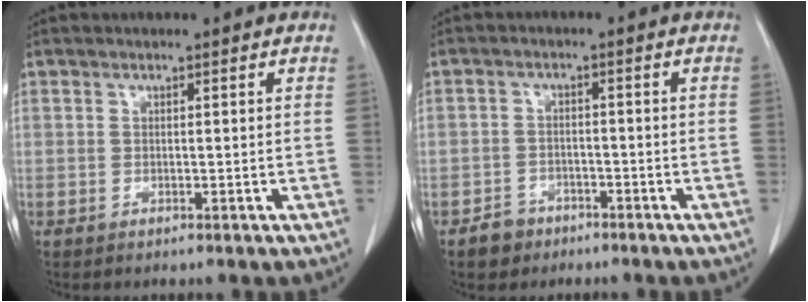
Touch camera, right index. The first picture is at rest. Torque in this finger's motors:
{"motor_torque": [-0.84, 0.48, -1.00, -0.21]}